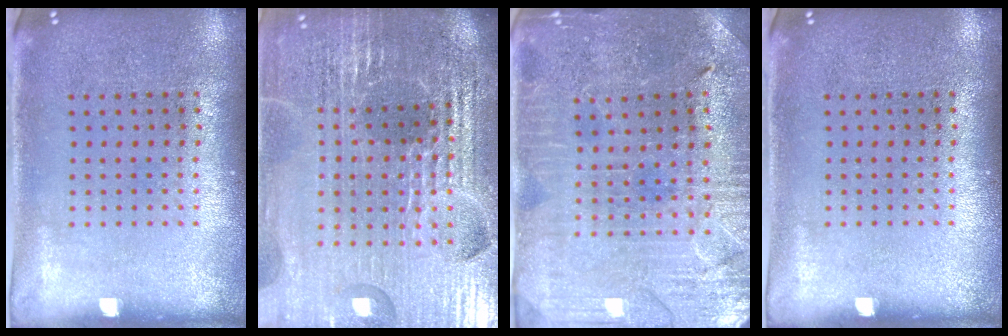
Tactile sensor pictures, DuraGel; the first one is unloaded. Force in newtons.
{"total": 5.9, "press": 5.3, "slide": 2.6}
{"total": 1.5, "press": 1.4, "slide": 0.2}
{"total": 0.0}